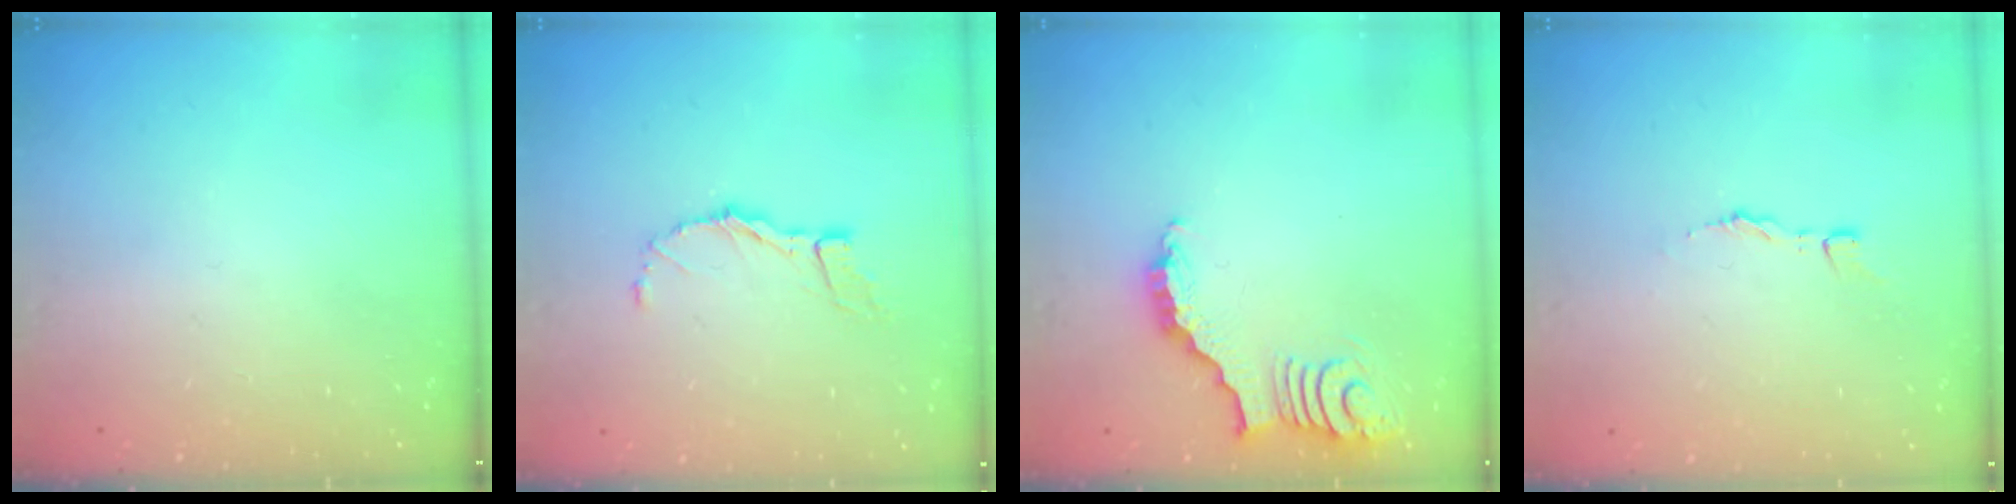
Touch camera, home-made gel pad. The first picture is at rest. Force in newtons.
{"total": 5.3, "press": 5.3, "slide": 0.3}
{"total": 3.8, "press": 3.7, "slide": 0.5}
{"total": 3.8, "press": 3.8, "slide": 0.3}